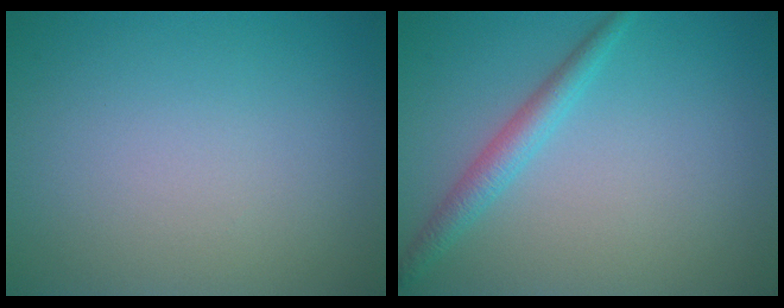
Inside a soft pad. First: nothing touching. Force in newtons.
{"total": 2.3, "press": 2.3, "slide": 0.2}